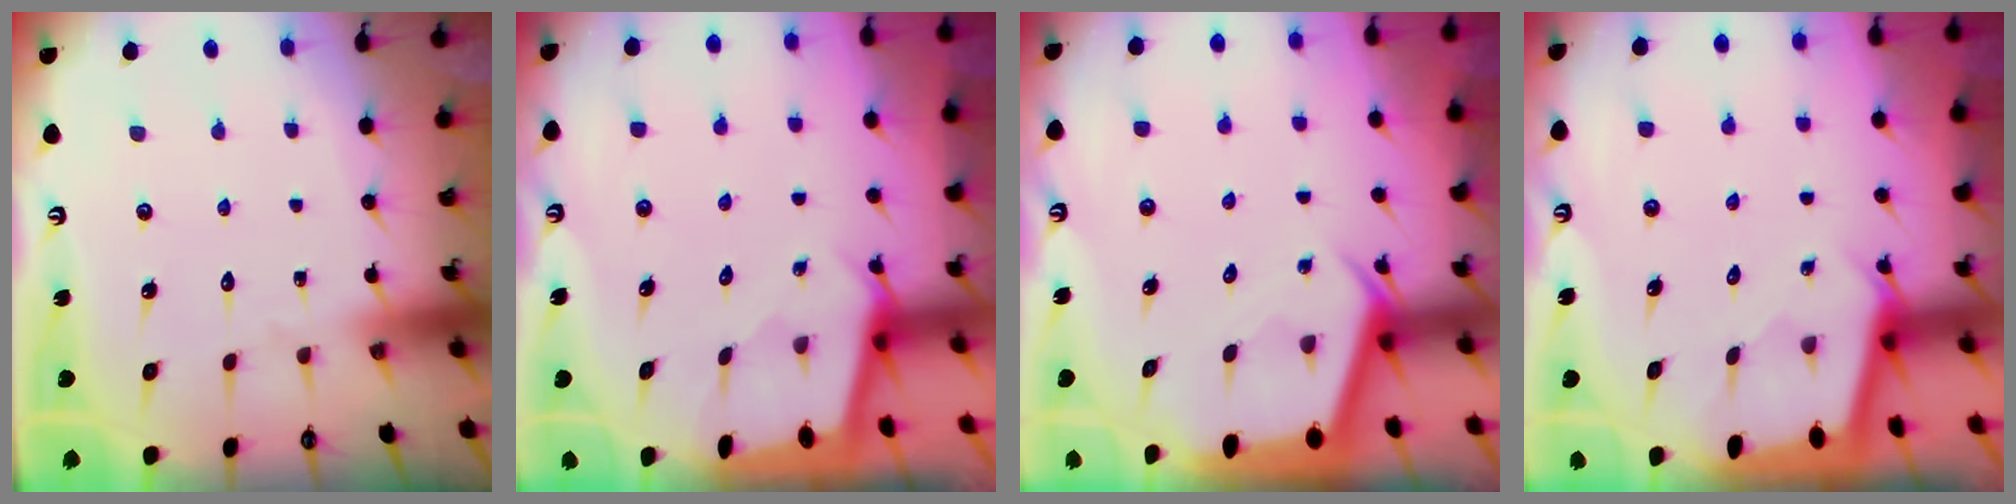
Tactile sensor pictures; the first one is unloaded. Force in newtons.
{"total": 1.6, "press": 1.6, "slide": 0.2}
{"total": 2.8, "press": 2.8, "slide": 0.2}
{"total": 2.2, "press": 2.2, "slide": 0.1}